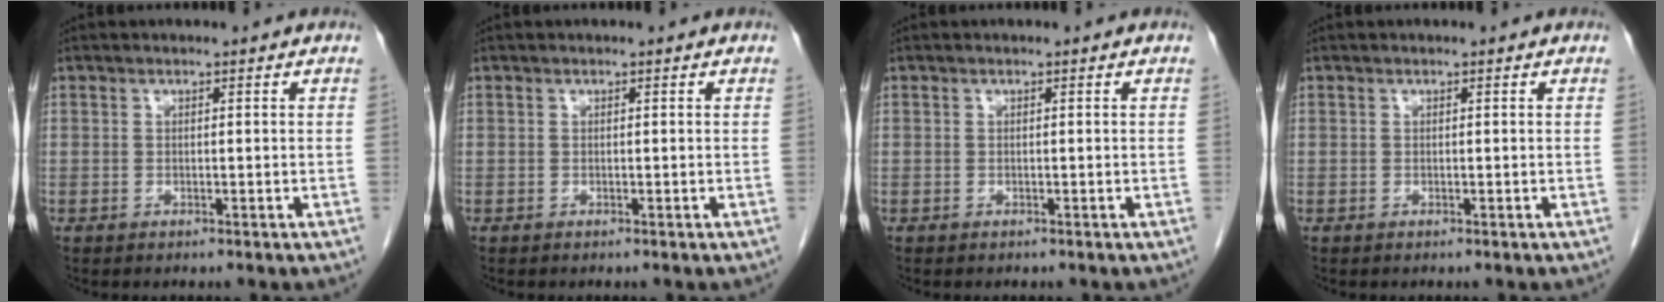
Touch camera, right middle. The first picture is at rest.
{"total": 0.0}
{"total": 0.0}
{"total": 0.0}